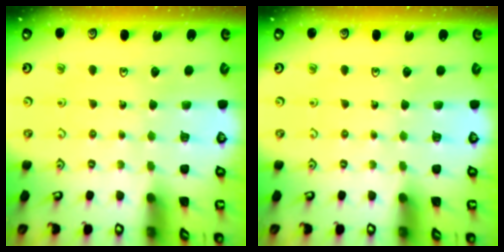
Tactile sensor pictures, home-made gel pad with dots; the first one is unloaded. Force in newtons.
{"total": 0.0}